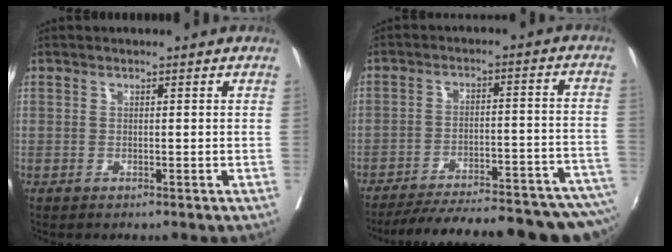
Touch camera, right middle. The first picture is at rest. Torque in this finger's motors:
{"motor_torque": [1.04, -1.10, 0.50, 0.12]}